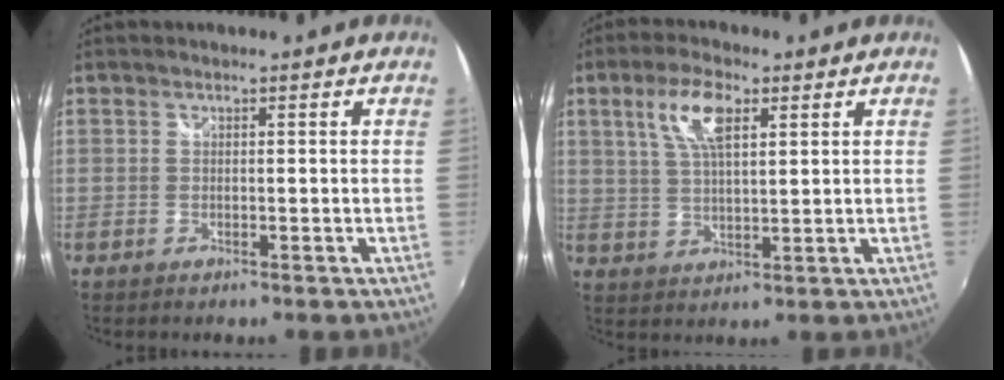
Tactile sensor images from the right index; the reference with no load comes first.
{"total": 7.9, "force": [3.4, 2.9, 6.5], "torque": [-0.126, 0.010, 0.065]}